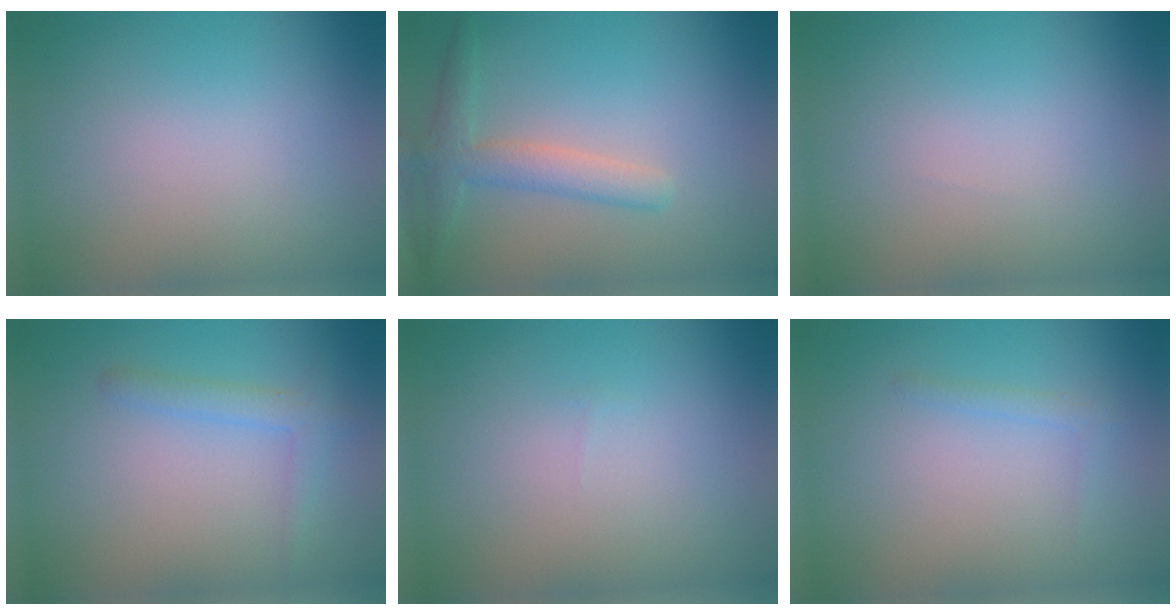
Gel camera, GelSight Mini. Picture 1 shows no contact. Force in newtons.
{"total": 2.8, "press": 2.8, "slide": 0.1}
{"total": 0.0}
{"total": 1.9, "press": 1.9, "slide": 0.1}
{"total": 0.0}
{"total": 0.8, "press": 0.8, "slide": 0.1}